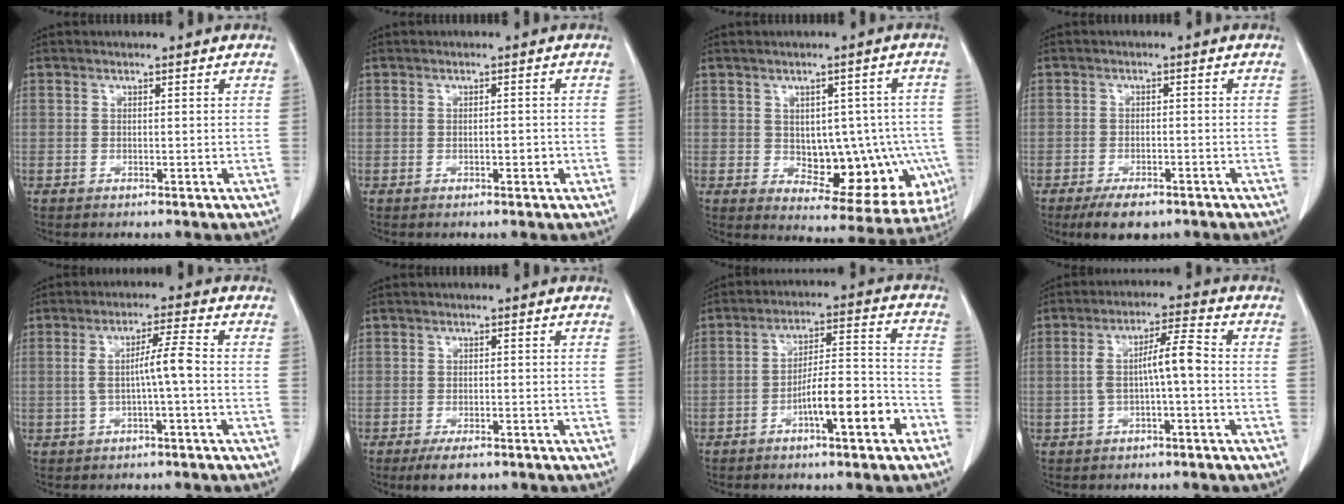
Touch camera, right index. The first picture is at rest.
{"total": 1.3, "force": [-0.4, 0.5, 1.1], "torque": [-0.018, 0.001, -0.006]}
{"total": 14.6, "force": [-2.4, 8.3, 11.8], "torque": [-0.124, 0.022, -0.009]}
{"total": 5.0, "force": [-3.6, 2.1, 2.7], "torque": [-0.043, -0.002, -0.053]}
{"total": 5.1, "force": [-0.6, -0.3, 5.0], "torque": [-0.089, 0.015, -0.009]}
{"total": 3.8, "force": [-2.8, 1.5, 2.2], "torque": [-0.036, -0.004, -0.039]}
{"total": 10.2, "force": [-5.0, 1.4, 8.7], "torque": [-0.140, 0.022, -0.078]}
{"total": 6.3, "force": [-0.7, 0.7, 6.2], "torque": [-0.115, 0.023, -0.010]}